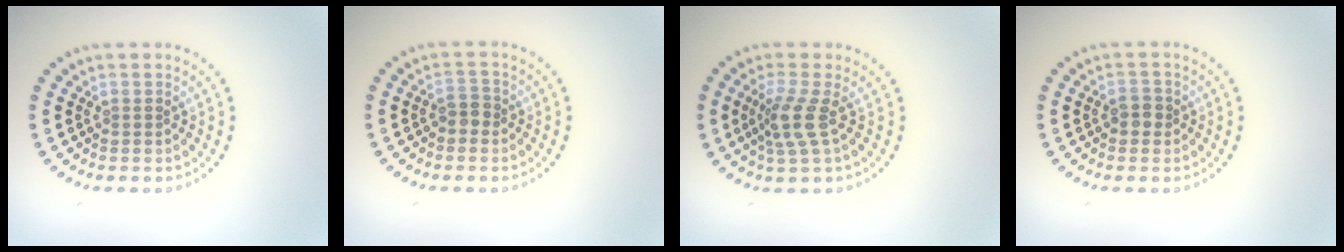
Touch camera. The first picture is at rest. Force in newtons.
{"total": 1.4, "press": 1.3, "slide": 0.5}
{"total": 2.8, "press": 2.2, "slide": 1.8}
{"total": 1.4, "press": 1.4, "slide": 0.2}